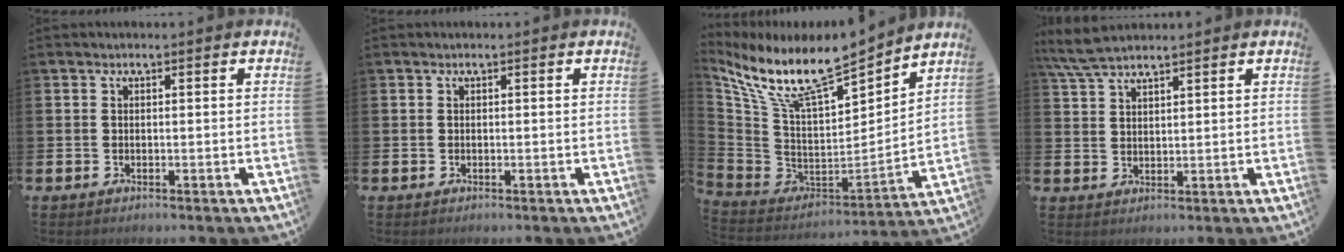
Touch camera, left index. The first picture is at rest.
{"total": 0.0}
{"total": 11.2, "force": [9.6, 1.9, 5.4], "torque": [-0.149, -0.072, 0.167]}
{"total": 5.1, "force": [4.5, 1.1, 2.0], "torque": [-0.051, -0.010, 0.084]}